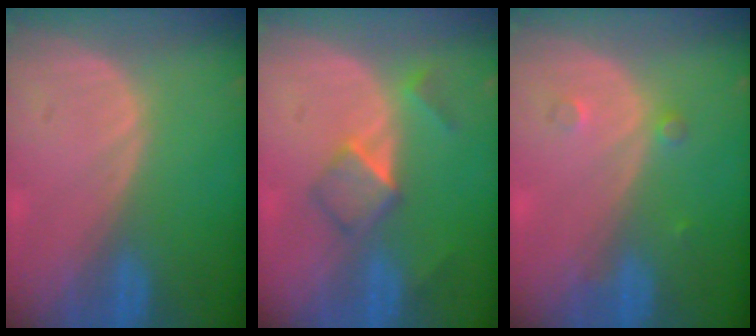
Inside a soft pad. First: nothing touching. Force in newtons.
{"total": 5.2, "press": 4.5, "slide": 2.6}
{"total": 1.5, "press": 1.5, "slide": 0.1}